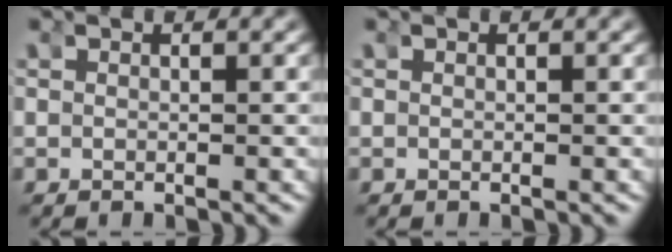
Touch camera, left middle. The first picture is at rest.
{"total": 0.0}